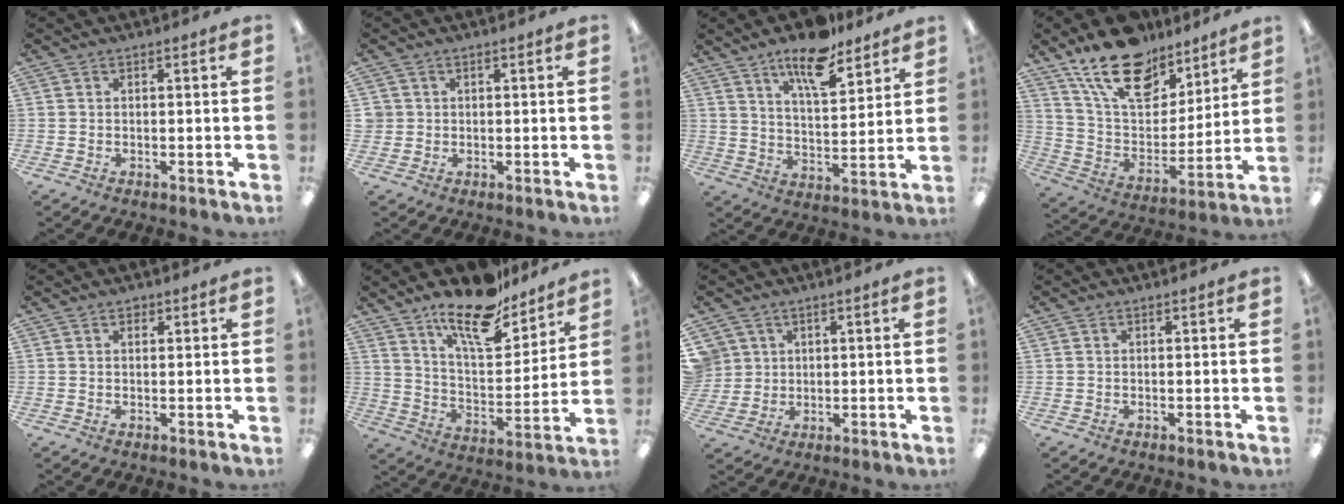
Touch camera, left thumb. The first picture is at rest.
{"total": 1.9, "force": [0.5, 1.9, 0.1], "torque": [-0.005, 0.002, 0.008]}
{"total": 12.7, "force": [9.7, 4.3, 7.1], "torque": [-0.106, -0.054, 0.165]}
{"total": 19.6, "force": [14.2, 9.7, 9.4], "torque": [-0.176, -0.079, 0.256]}
{"total": 1.1, "force": [0.8, 0.6, 0.5], "torque": [-0.003, -0.002, 0.013]}
{"total": 17.0, "force": [13.5, 5.7, 8.6], "torque": [-0.144, -0.088, 0.232]}
{"total": 4.8, "force": [2.1, 4.3, -0.3], "torque": [-0.007, -0.002, 0.041]}
{"total": 0.0}